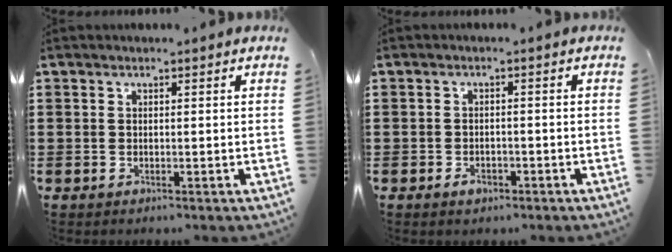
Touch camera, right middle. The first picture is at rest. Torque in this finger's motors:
{"motor_torque": [0.33, -0.27, 0.00, 0.00]}